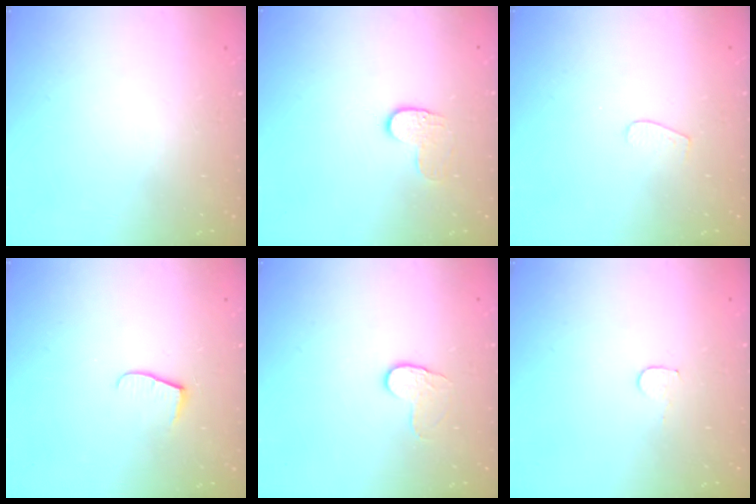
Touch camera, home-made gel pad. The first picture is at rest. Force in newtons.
{"total": 4.1, "press": 4.1, "slide": 0.3}
{"total": 3.7, "press": 3.7, "slide": 0.3}
{"total": 6.5, "press": 6.5, "slide": 0.7}
{"total": 4.3, "press": 4.3, "slide": 0.4}
{"total": 3.7, "press": 3.7, "slide": 0.3}